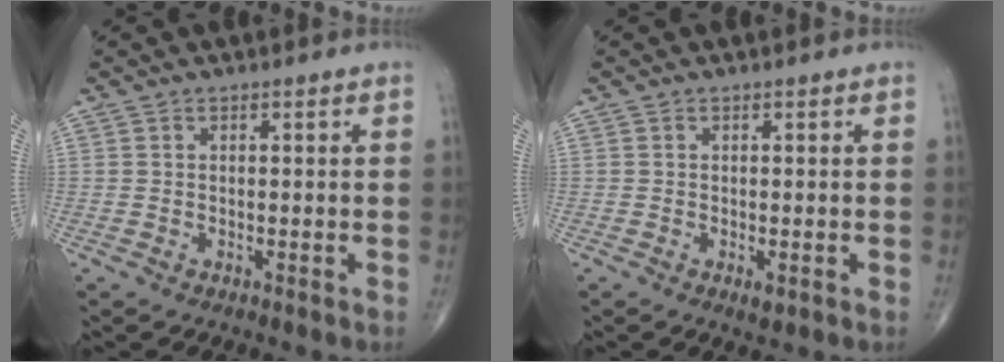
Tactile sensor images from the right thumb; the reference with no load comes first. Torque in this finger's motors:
{"motor_torque": [0.95, 0.63, 0.00, -0.22, 0.05]}